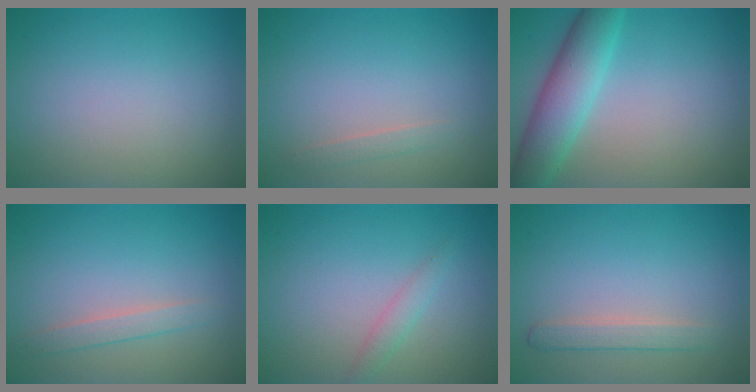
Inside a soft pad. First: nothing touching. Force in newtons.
{"total": 0.8, "press": 0.8, "slide": 0.1}
{"total": 5.5, "press": 5.5, "slide": 0.2}
{"total": 1.6, "press": 1.6, "slide": 0.1}
{"total": 1.3, "press": 1.3, "slide": 0.0}
{"total": 1.8, "press": 1.8, "slide": 0.1}